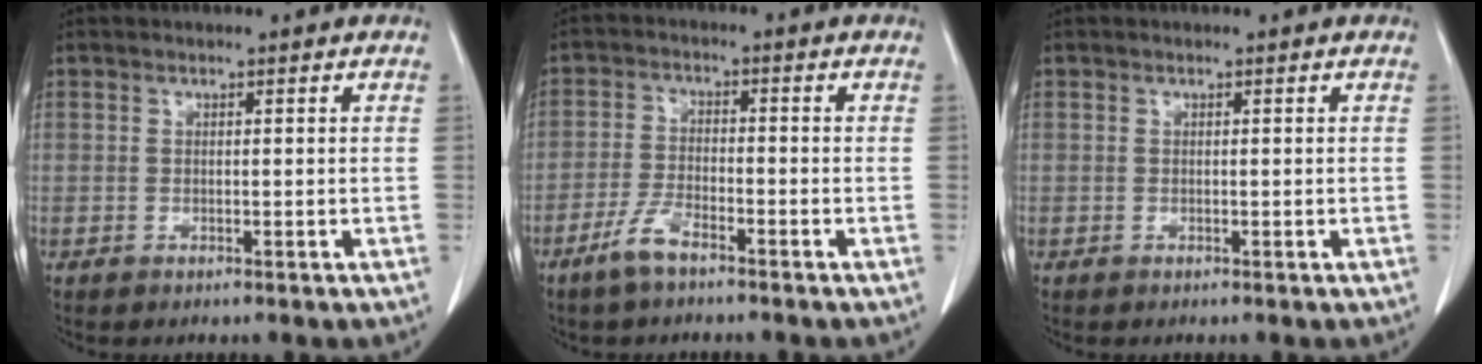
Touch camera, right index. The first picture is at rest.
{"total": 4.5, "force": [-3.4, 0.9, 2.9], "torque": [-0.065, -0.003, -0.067]}
{"total": 0.0}